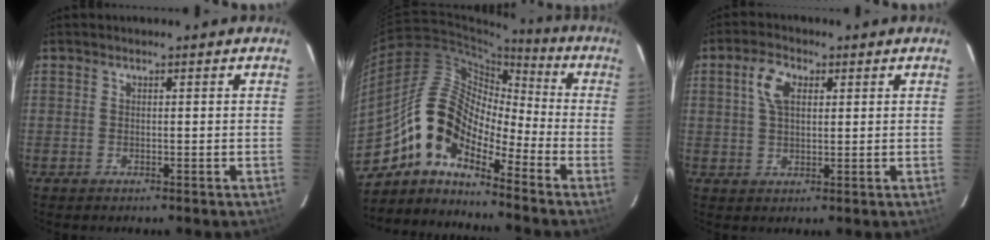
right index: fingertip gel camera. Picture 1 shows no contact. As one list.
[{"total": 12.1, "force": [-8.4, 5.2, 7.1], "torque": [-0.113, 0.019, -0.177]}, {"total": 5.3, "force": [1.7, 3.1, 3.9], "torque": [-0.076, 0.015, 0.034]}]